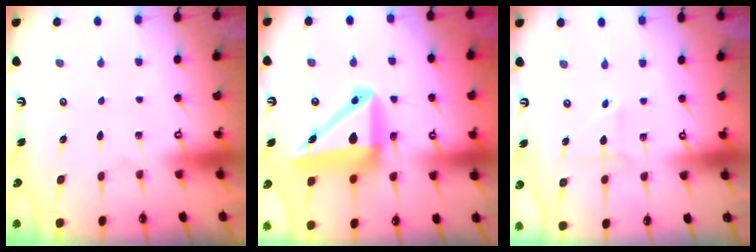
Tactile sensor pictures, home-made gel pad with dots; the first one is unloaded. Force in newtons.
{"total": 16.4, "press": 16.0, "slide": 3.7}
{"total": 2.5, "press": 2.3, "slide": 0.9}